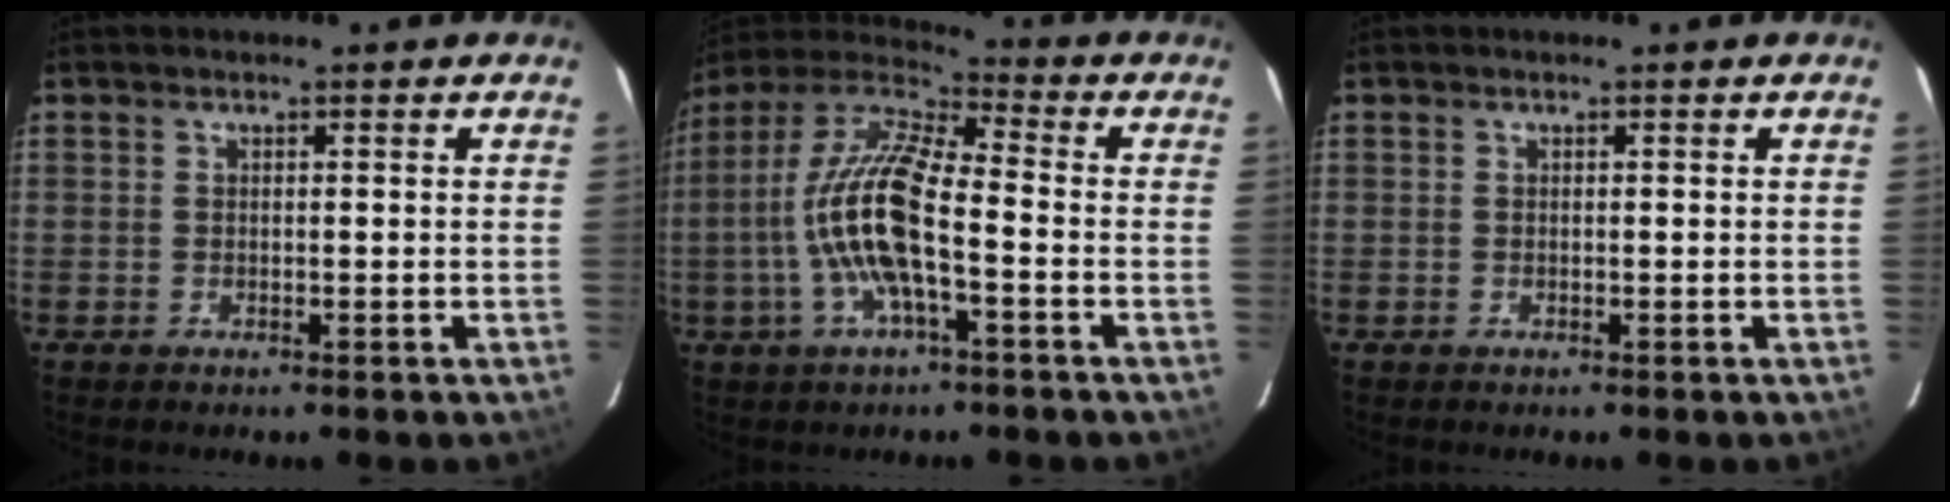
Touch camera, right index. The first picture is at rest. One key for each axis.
{"total": 15.6, "fx": -3.4, "fy": 4.2, "fz": 14.6, "tx": -0.288, "ty": 0.001, "tz": -0.073}
{"total": 0.0}